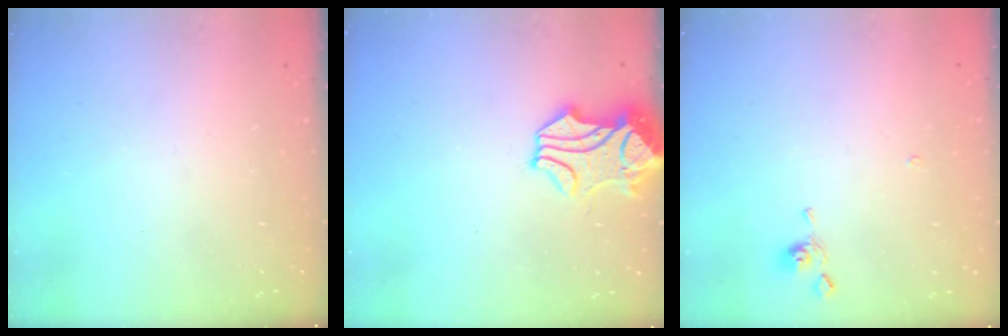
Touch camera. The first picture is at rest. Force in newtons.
{"total": 2.5, "press": 2.0, "slide": 1.4}
{"total": 2.2, "press": 2.2, "slide": 0.3}